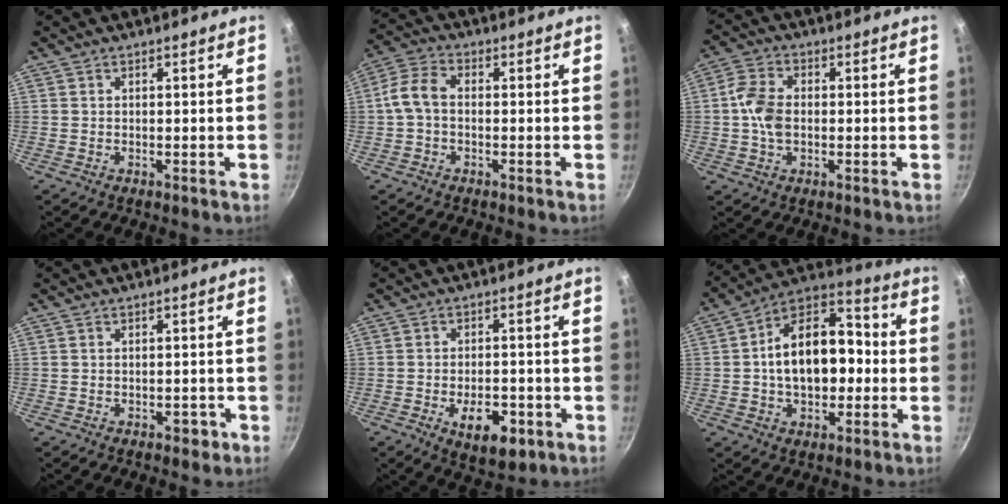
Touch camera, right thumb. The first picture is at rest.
{"total": 6.4, "force": [-0.4, 4.1, 4.8], "torque": [-0.096, 0.021, -0.016]}
{"total": 7.2, "force": [0.0, 4.6, 5.5], "torque": [-0.110, 0.014, -0.004]}
{"total": 1.7, "force": [-0.9, 1.0, 1.1], "torque": [-0.006, 0.008, -0.009]}
{"total": 8.5, "force": [-3.3, 4.3, 6.5], "torque": [-0.087, 0.009, -0.041]}
{"total": 17.9, "force": [-0.3, 11.0, 14.1], "torque": [-0.195, 0.039, -0.014]}